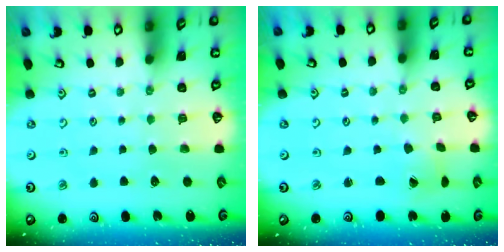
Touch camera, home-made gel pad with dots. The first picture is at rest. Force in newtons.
{"total": 1.5, "press": 1.4, "slide": 0.2}